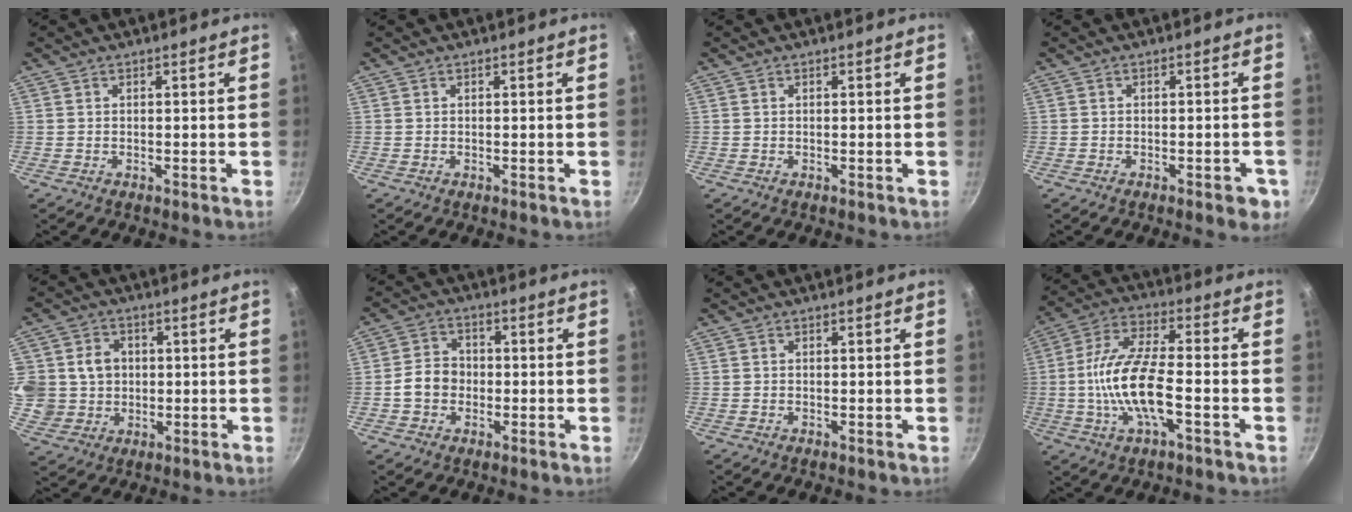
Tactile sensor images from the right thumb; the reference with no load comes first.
{"total": 0.0}
{"total": 0.0}
{"total": 4.0, "force": [-1.8, 1.6, 3.2], "torque": [-0.030, 0.009, -0.018]}
{"total": 12.0, "force": [1.1, 11.0, 4.6], "torque": [-0.079, 0.009, 0.024]}
{"total": 6.1, "force": [-1.2, 5.1, 3.1], "torque": [-0.029, 0.022, -0.029]}
{"total": 0.0}
{"total": 13.0, "force": [-3.0, 4.6, 11.7], "torque": [-0.231, 0.030, -0.070]}